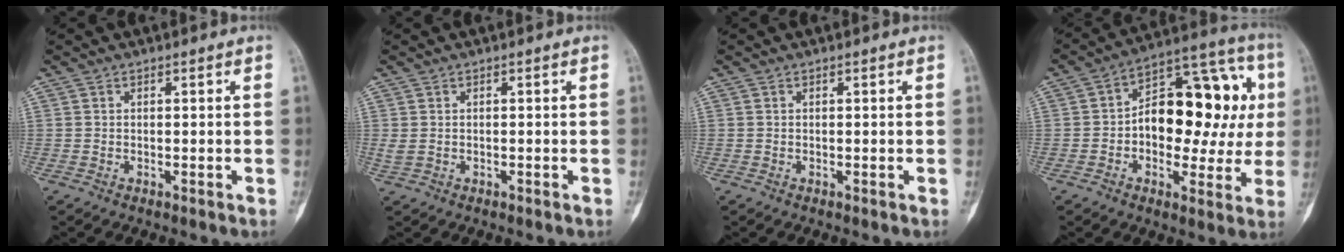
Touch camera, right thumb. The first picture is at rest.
{"total": 1.3, "force": [-0.1, 0.9, 1.0], "torque": [-0.035, 0.006, 0.001]}
{"total": 0.0}
{"total": 21.3, "force": [1.4, 11.9, 17.6], "torque": [-0.209, 0.041, 0.017]}